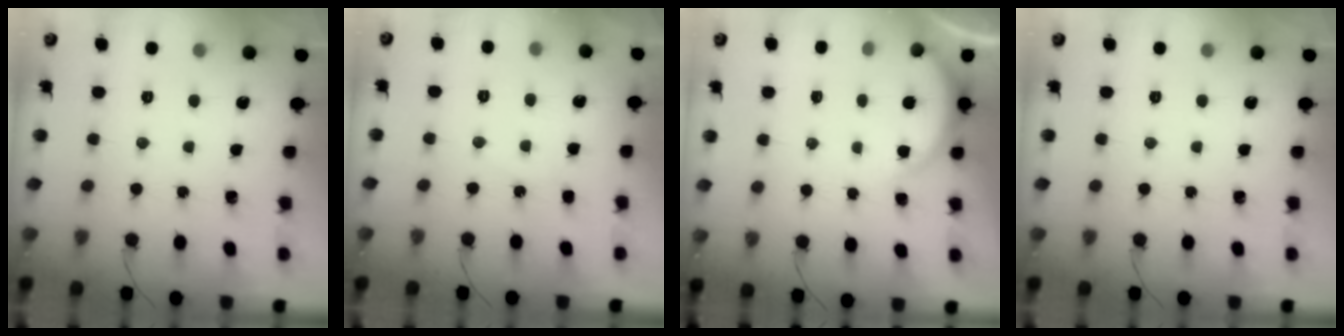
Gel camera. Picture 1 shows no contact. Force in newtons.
{"total": 4.4, "press": 4.4, "slide": 0.4}
{"total": 3.0, "press": 2.9, "slide": 0.5}
{"total": 0.0}